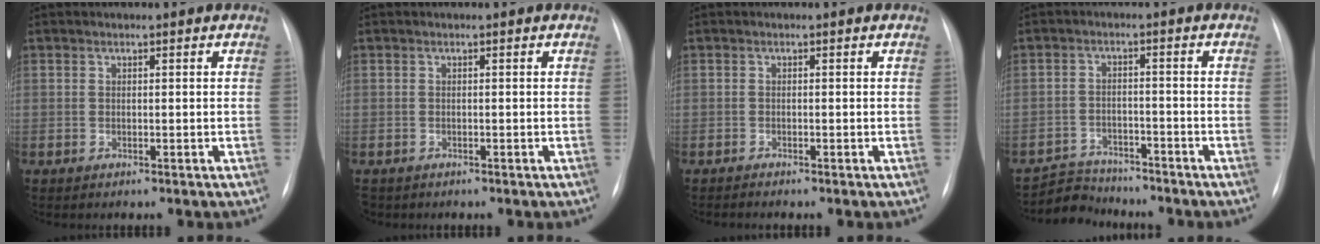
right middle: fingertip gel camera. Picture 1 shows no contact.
{"total": 1.6, "force": [-1.3, 1.0, 0.3], "torque": [-0.009, -0.001, -0.017]}
{"total": 0.6, "force": [-0.6, -0.2, 0.1], "torque": [-0.004, -0.003, -0.012]}
{"total": 5.3, "force": [-5.0, 1.3, -0.9], "torque": [0.015, 0.002, -0.087]}